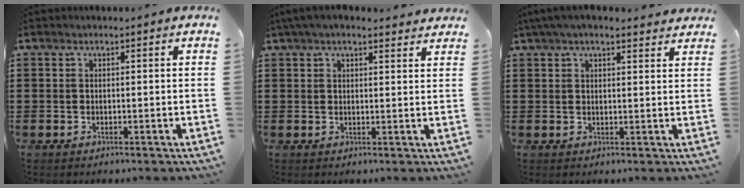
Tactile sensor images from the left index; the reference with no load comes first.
{"total": 3.5, "force": [2.9, 0.8, 1.8], "torque": [-0.042, 0.001, 0.053]}
{"total": 3.8, "force": [3.2, 0.7, 2.0], "torque": [-0.046, 0.002, 0.058]}